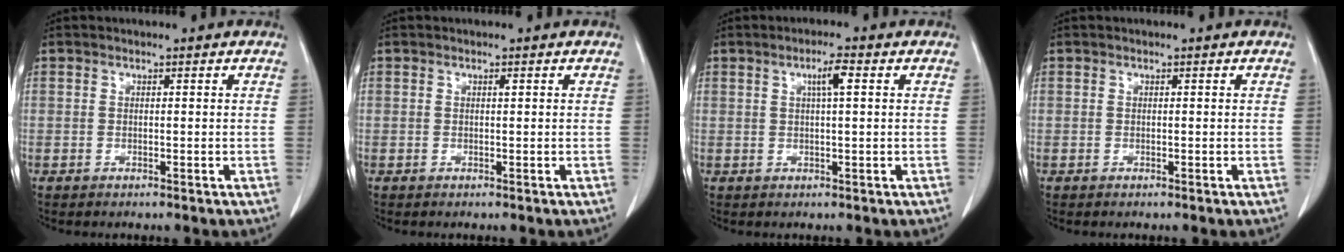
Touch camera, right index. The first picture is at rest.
{"total": 0.0}
{"total": 3.0, "force": [1.0, 0.2, 2.8], "torque": [-0.049, 0.004, 0.016]}
{"total": 0.0}